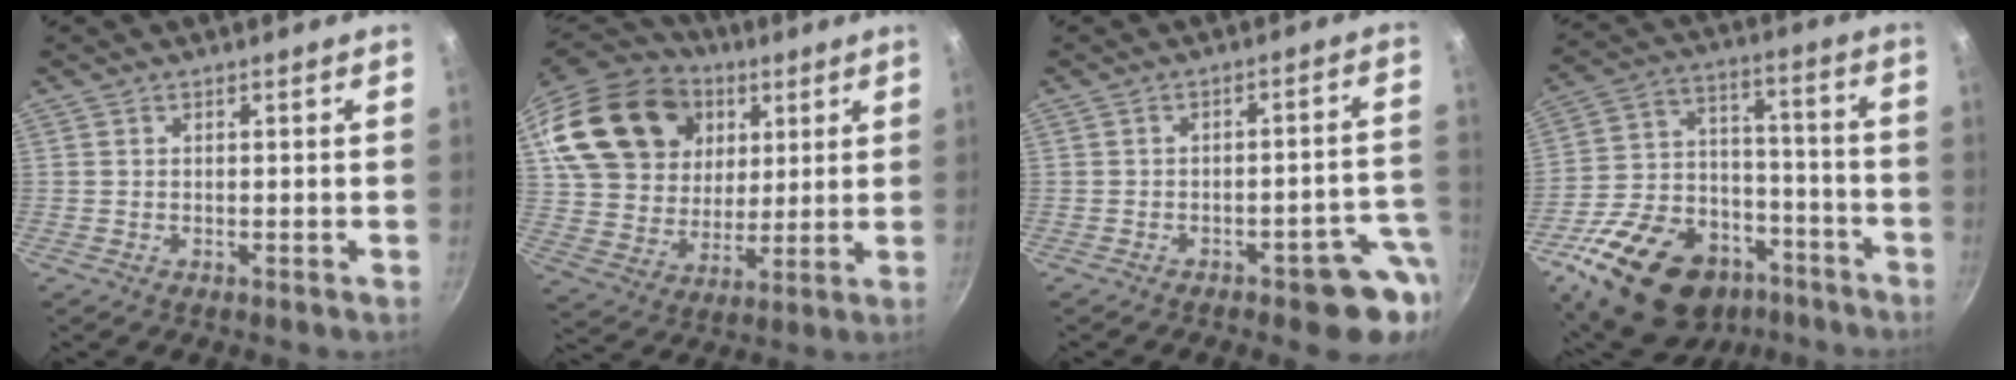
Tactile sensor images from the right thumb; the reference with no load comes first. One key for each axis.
{"total": 25.9, "fx": 10.3, "fy": 19.2, "fz": 13.9, "tx": -0.251, "ty": 0.001, "tz": 0.196}
{"total": 9.3, "fx": -4.4, "fy": 3.5, "fz": 7.3, "tx": -0.039, "ty": 0.046, "tz": -0.047}
{"total": 26.9, "fx": -15.4, "fy": 16.7, "fz": 14.5, "tx": -0.224, "ty": 0.079, "tz": -0.235}